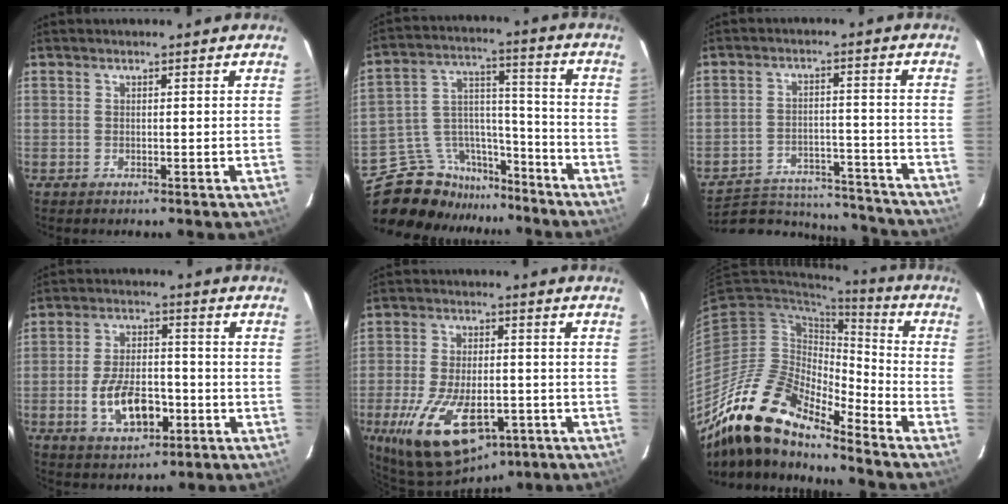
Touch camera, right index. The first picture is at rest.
{"total": 17.5, "force": [-14.1, 9.2, 4.6], "torque": [-0.116, 0.065, -0.221]}
{"total": 19.6, "force": [-18.0, 6.1, 4.8], "torque": [-0.106, 0.025, -0.231]}
{"total": 10.5, "force": [-3.6, 5.5, 8.3], "torque": [-0.166, 0.002, -0.050]}
{"total": 17.9, "force": [-8.3, 9.0, 13.1], "torque": [-0.264, -0.028, -0.126]}
{"total": 18.5, "force": [-15.4, 4.7, 9.1], "torque": [-0.152, -0.013, -0.304]}